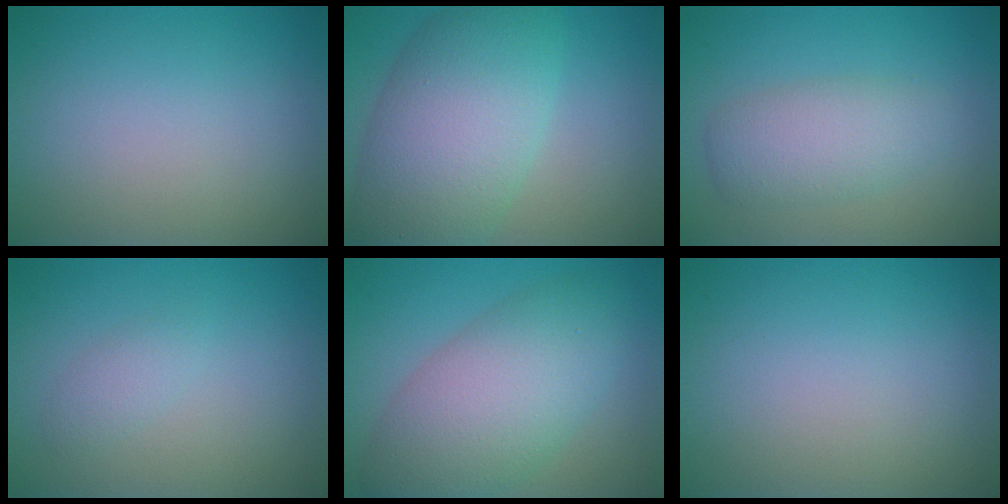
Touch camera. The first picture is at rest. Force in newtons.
{"total": 10.0, "press": 10.0, "slide": 0.4}
{"total": 3.8, "press": 3.8, "slide": 0.2}
{"total": 1.3, "press": 1.3, "slide": 0.1}
{"total": 8.2, "press": 8.2, "slide": 0.3}
{"total": 0.0}